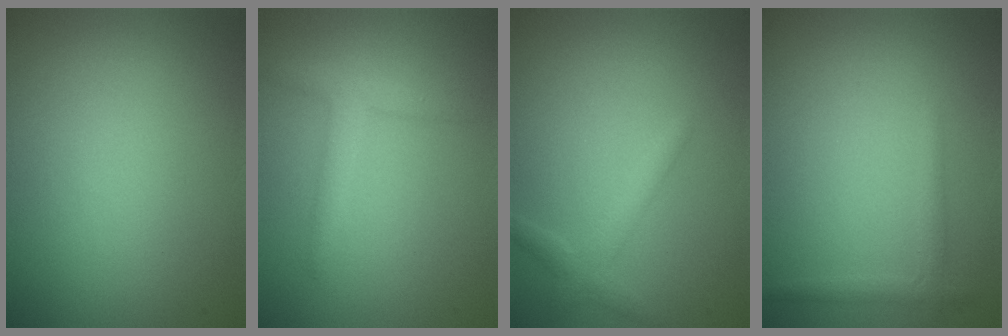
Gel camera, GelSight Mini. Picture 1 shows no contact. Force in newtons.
{"total": 2.3, "press": 2.3, "slide": 0.1}
{"total": 1.9, "press": 1.9, "slide": 0.1}
{"total": 1.3, "press": 1.3, "slide": 0.1}